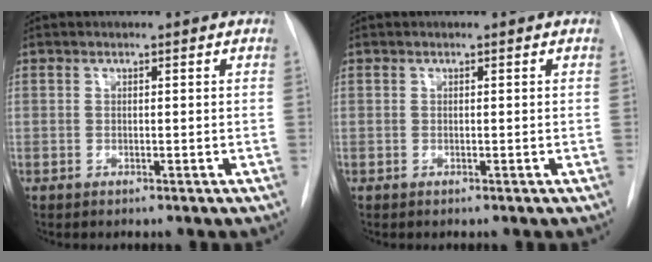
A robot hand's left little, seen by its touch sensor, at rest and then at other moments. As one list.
[{"total": 0.0}]